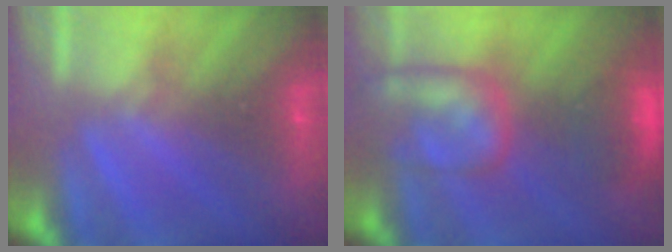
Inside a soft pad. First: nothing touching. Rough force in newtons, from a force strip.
{"total": 7.6}